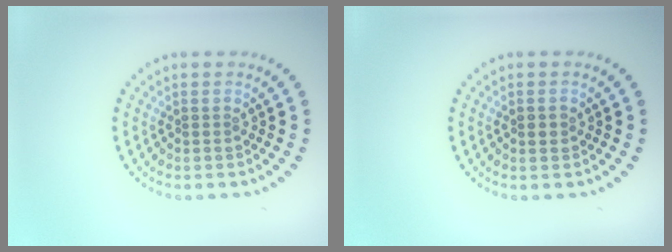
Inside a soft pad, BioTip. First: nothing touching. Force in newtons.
{"total": 1.1, "press": 1.1, "slide": 0.1}